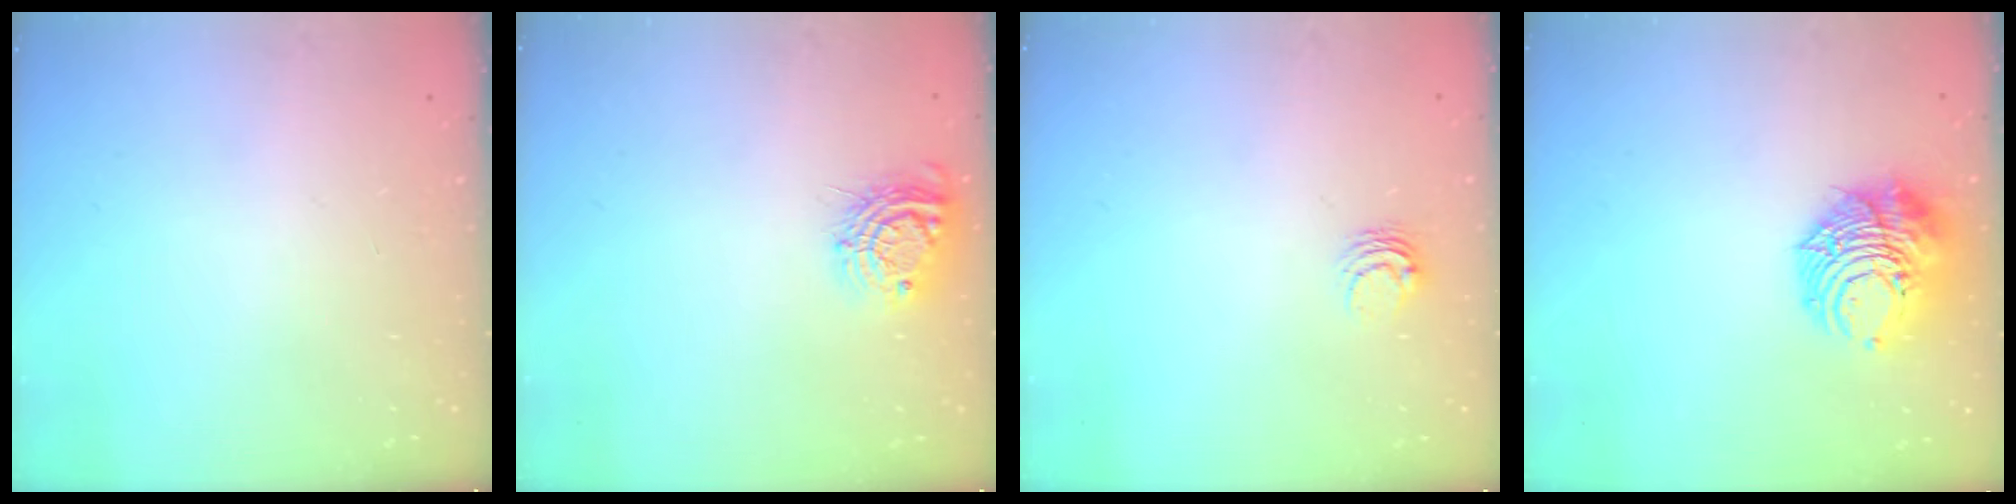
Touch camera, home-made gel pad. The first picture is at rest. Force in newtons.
{"total": 9.6, "press": 9.6, "slide": 0.5}
{"total": 4.7, "press": 4.7, "slide": 0.2}
{"total": 10.1, "press": 10.0, "slide": 1.3}